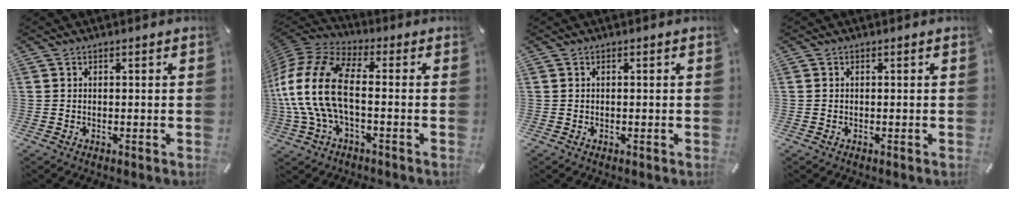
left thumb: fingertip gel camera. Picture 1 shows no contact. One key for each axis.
{"total": 17.0, "fx": -1.9, "fy": 8.9, "fz": 14.4, "tx": -0.312, "ty": 0.005, "tz": -0.035}
{"total": 0.0}
{"total": 0.0}